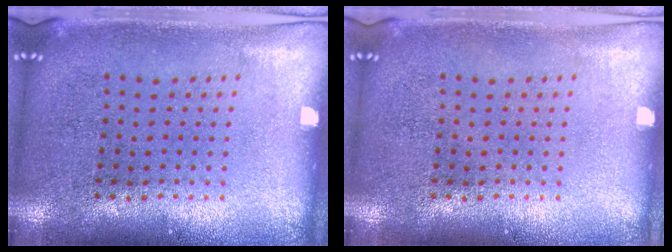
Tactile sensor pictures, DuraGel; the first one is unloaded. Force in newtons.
{"total": 0.0}